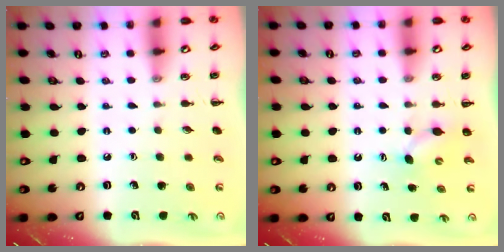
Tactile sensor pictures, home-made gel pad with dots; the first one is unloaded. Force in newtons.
{"total": 3.6, "press": 3.5, "slide": 0.7}